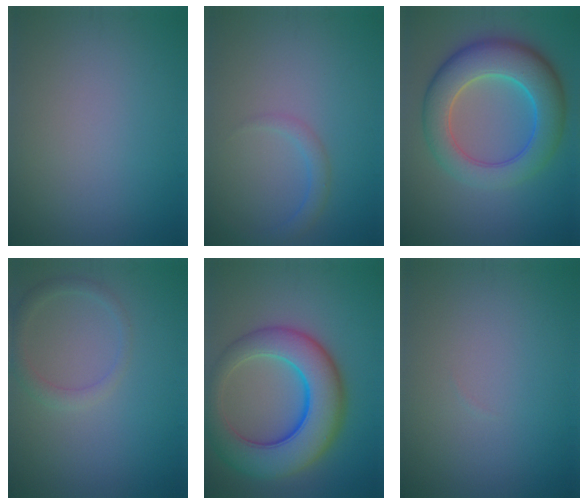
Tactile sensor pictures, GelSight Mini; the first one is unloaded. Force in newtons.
{"total": 1.6, "press": 1.6, "slide": 0.1}
{"total": 9.0, "press": 9.0, "slide": 0.4}
{"total": 1.9, "press": 1.9, "slide": 0.1}
{"total": 10.1, "press": 10.1, "slide": 0.4}
{"total": 0.0}